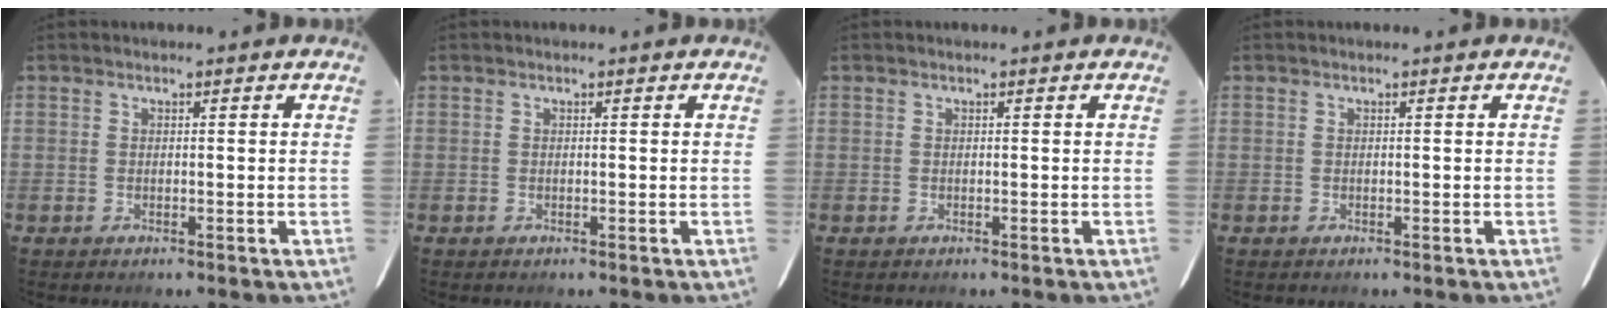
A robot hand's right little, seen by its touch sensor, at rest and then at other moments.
{"total": 0.0}
{"total": 0.0}
{"total": 0.0}